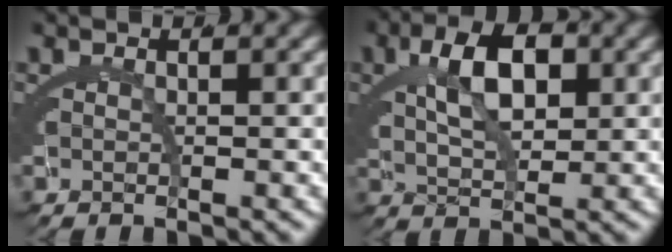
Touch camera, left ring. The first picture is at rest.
{"total": 5.9, "force": [1.3, 3.0, 4.9], "torque": [-0.084, -0.003, 0.029]}